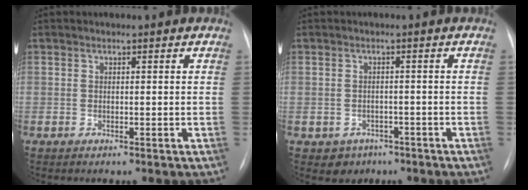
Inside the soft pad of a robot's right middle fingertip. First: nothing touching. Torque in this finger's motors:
{"motor_torque": [0.31, -0.31, 0.02, 0.00]}